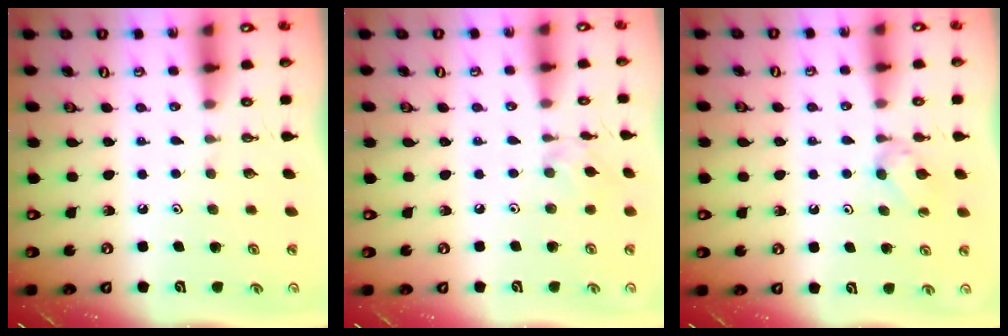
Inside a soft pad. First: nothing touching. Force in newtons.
{"total": 3.1, "press": 3.1, "slide": 0.5}
{"total": 6.0, "press": 6.0, "slide": 0.9}